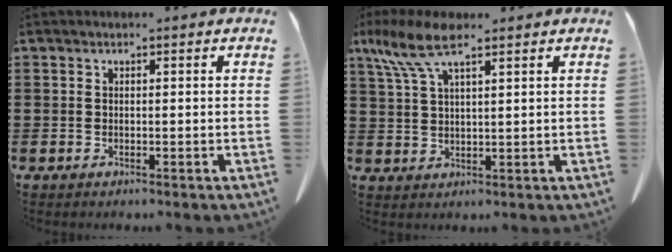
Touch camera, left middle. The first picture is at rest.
{"total": 7.6, "force": [4.8, 2.1, 5.5], "torque": [-0.126, -0.005, 0.084]}